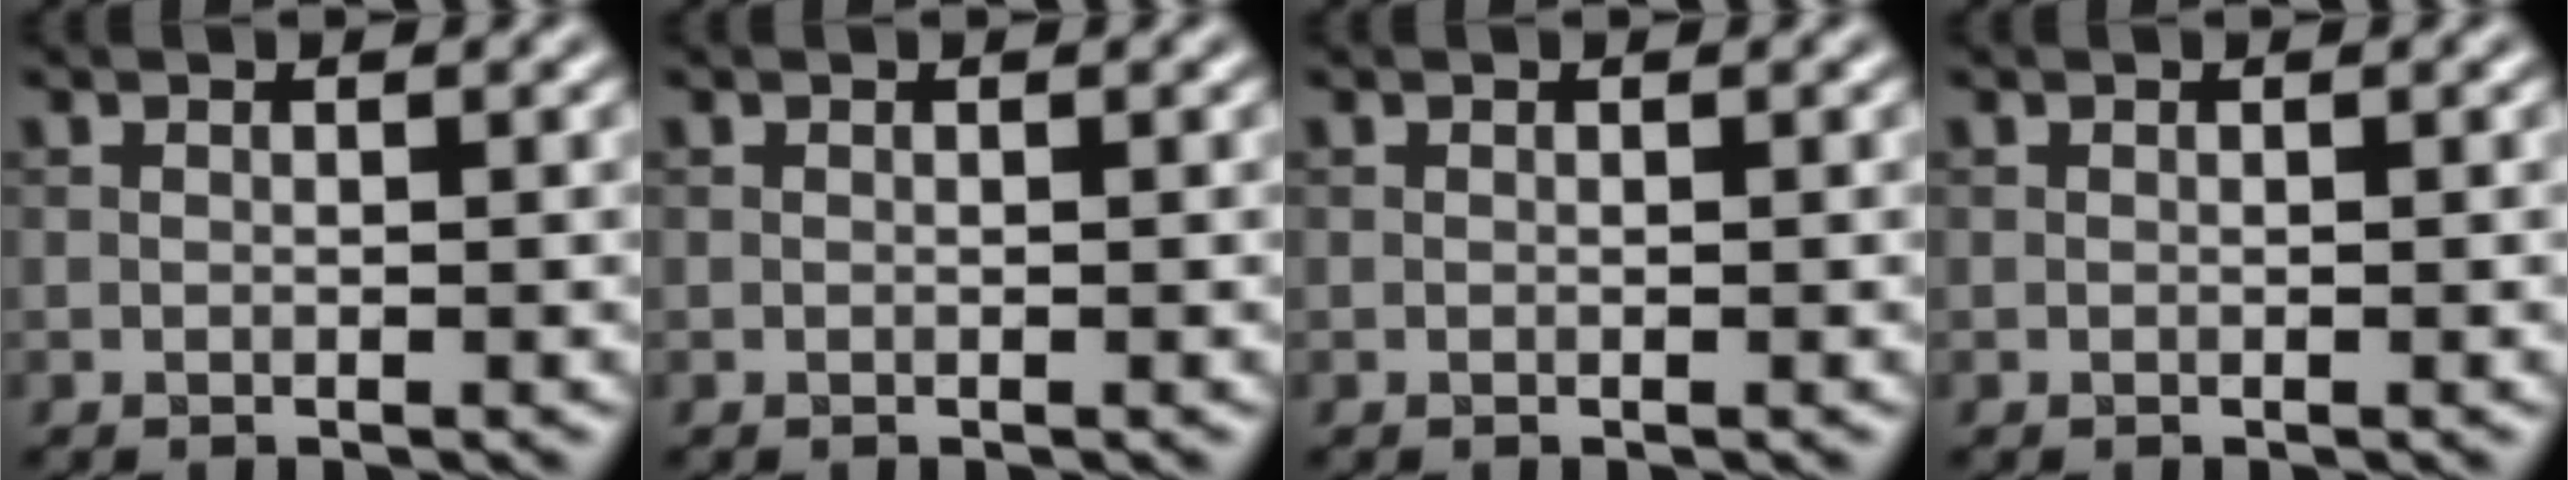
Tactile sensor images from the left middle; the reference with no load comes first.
{"total": 0.0}
{"total": 0.0}
{"total": 0.0}